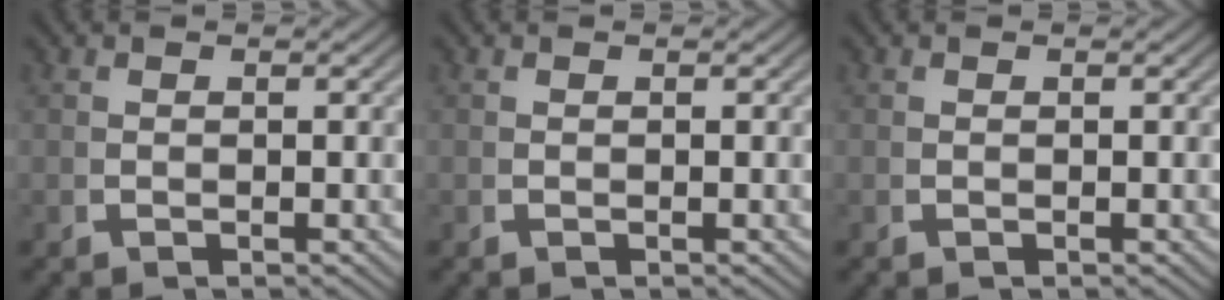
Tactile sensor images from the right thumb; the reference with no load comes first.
{"total": 0.0}
{"total": 0.0}